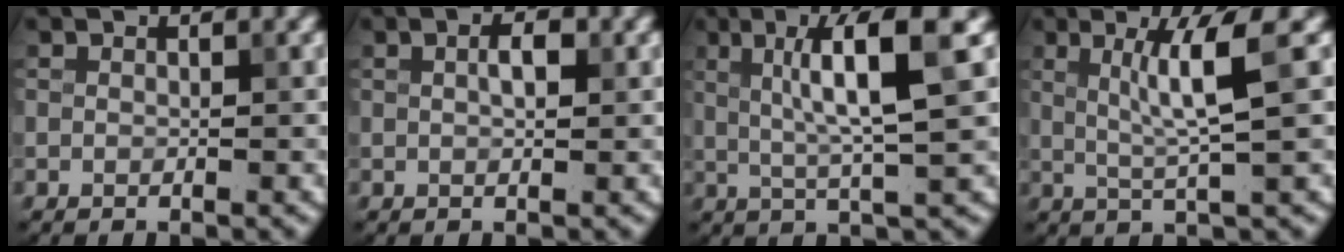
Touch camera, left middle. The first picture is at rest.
{"total": 1.7, "force": [0.4, 0.7, 1.5], "torque": [-0.027, 0.004, 0.005]}
{"total": 7.2, "force": [1.8, 1.0, 6.9], "torque": [-0.111, 0.010, 0.030]}
{"total": 4.7, "force": [1.3, 0.3, 4.5], "torque": [-0.082, -0.001, 0.028]}